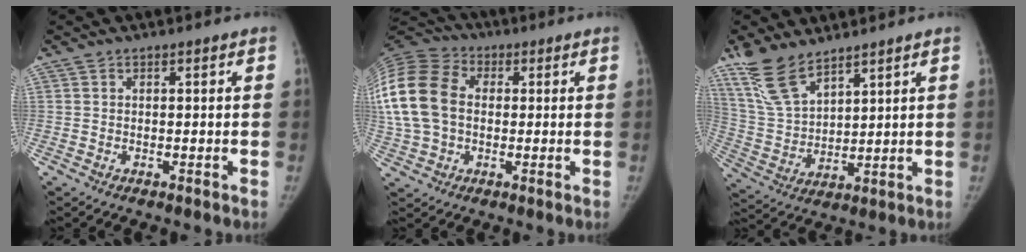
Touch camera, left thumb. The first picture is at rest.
{"total": 20.5, "force": [1.7, 15.1, 13.7], "torque": [-0.326, 0.033, 0.033]}
{"total": 11.2, "force": [8.3, 4.6, 6.0], "torque": [-0.114, -0.035, 0.182]}